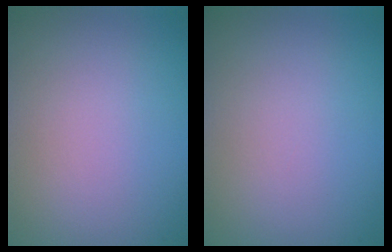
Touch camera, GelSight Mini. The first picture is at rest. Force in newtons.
{"total": 0.0}